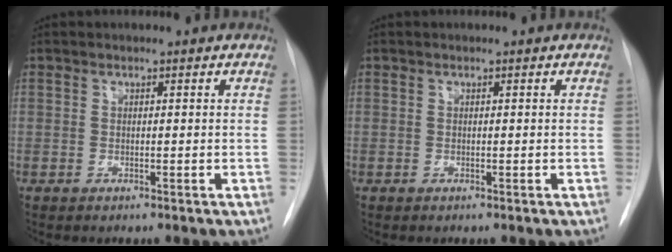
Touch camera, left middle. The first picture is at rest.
{"total": 0.0}